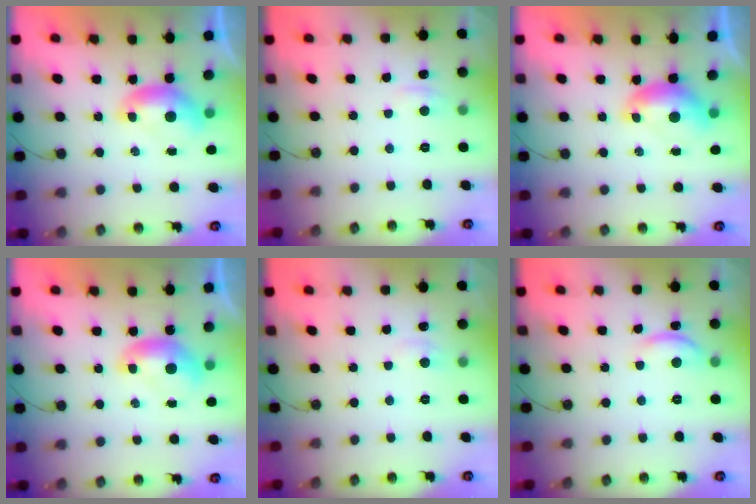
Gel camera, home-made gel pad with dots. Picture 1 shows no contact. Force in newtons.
{"total": 1.9, "press": 1.8, "slide": 0.6}
{"total": 0.6, "press": 0.4, "slide": 0.4}
{"total": 0.0}
{"total": 1.7, "press": 1.6, "slide": 0.5}
{"total": 2.7, "press": 2.6, "slide": 0.4}